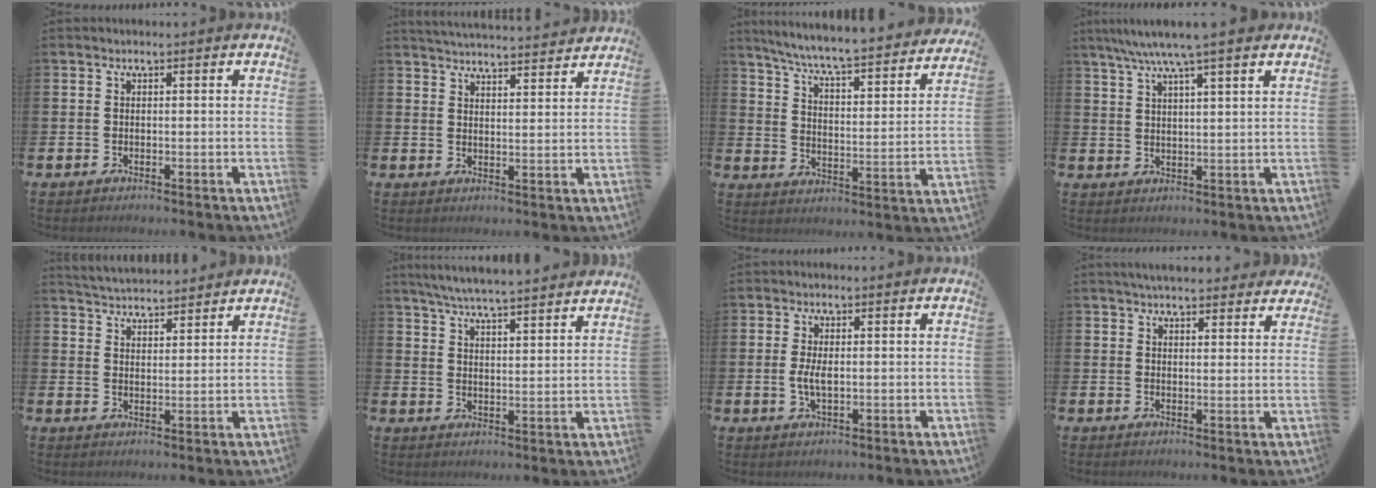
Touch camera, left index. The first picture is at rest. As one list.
[{"total": 4.5, "force": [4.4, 0.0, 0.1], "torque": [-0.009, -0.035, 0.078]}, {"total": 6.8, "force": [6.3, 0.1, 2.5], "torque": [-0.078, -0.055, 0.103]}, {"total": 6.0, "force": [5.1, -0.1, 3.2], "torque": [-0.078, -0.012, 0.091]}, {"total": 4.3, "force": [4.3, 0.4, -0.3], "torque": [-0.005, -0.028, 0.076]}, {"total": 6.3, "force": [6.1, -0.2, 1.4], "torque": [-0.047, -0.036, 0.109]}, {"total": 2.9, "force": [0.0, 1.3, 2.6], "torque": [-0.043, 0.001, -0.003]}, {"total": 4.6, "force": [4.4, 0.9, 1.0], "torque": [-0.023, -0.016, 0.080]}]